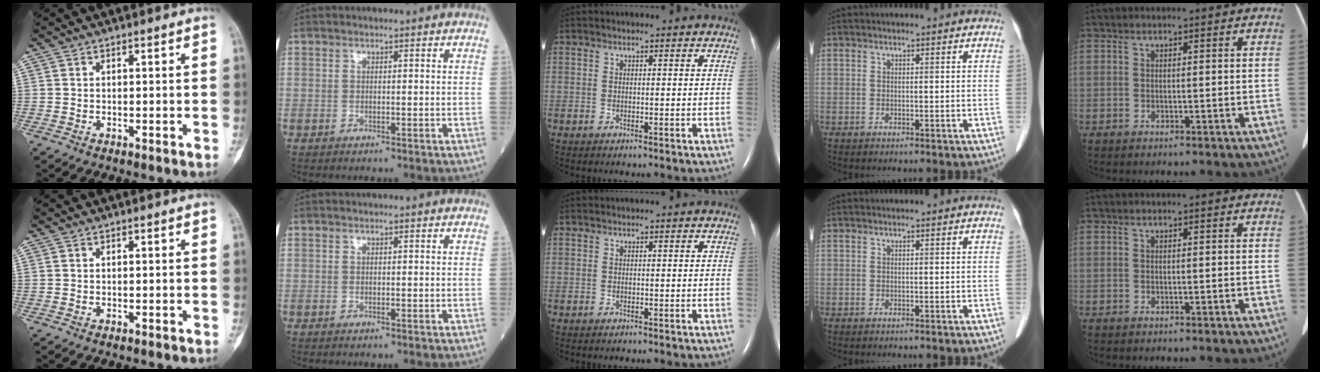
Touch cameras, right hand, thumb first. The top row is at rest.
{}